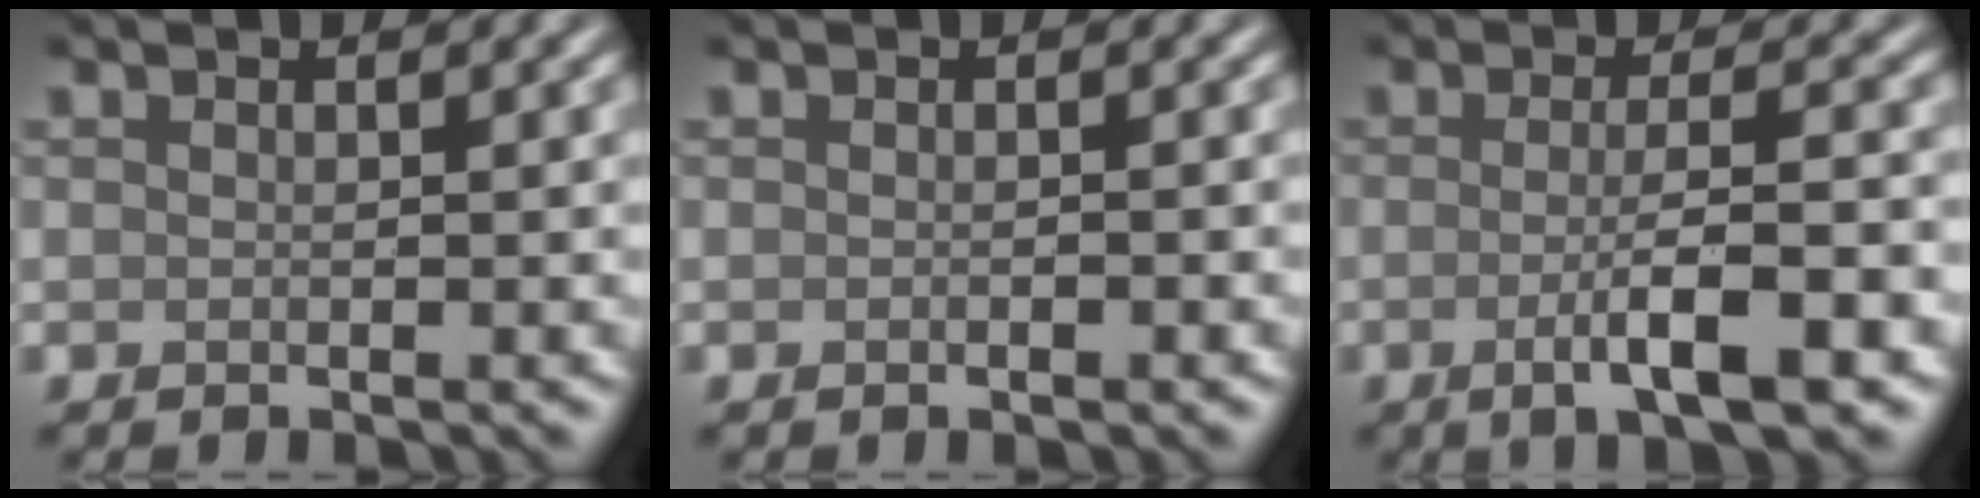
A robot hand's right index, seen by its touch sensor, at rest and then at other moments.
{"total": 0.7, "force": [-0.3, 0.2, 0.6], "torque": [-0.009, 0.000, -0.003]}
{"total": 5.6, "force": [-1.6, 1.1, 5.2], "torque": [-0.086, -0.002, -0.029]}